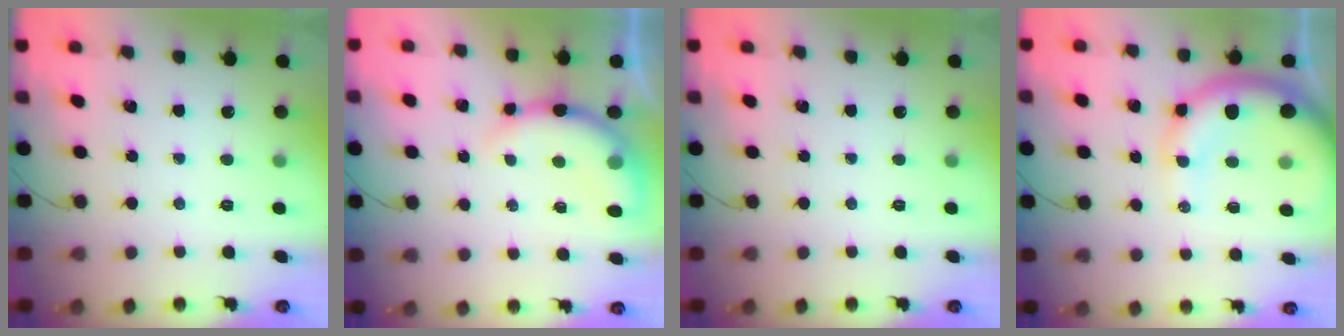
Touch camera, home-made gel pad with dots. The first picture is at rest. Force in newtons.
{"total": 10.0, "press": 9.9, "slide": 1.0}
{"total": 0.0}
{"total": 13.7, "press": 13.4, "slide": 2.8}